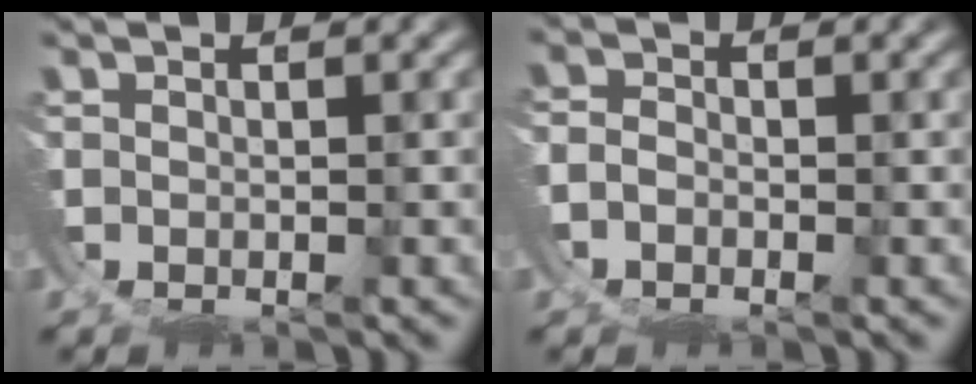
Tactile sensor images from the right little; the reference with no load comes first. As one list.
[{"total": 1.7, "force": [-0.9, 1.4, 0.3], "torque": [-0.012, -0.006, -0.018]}]